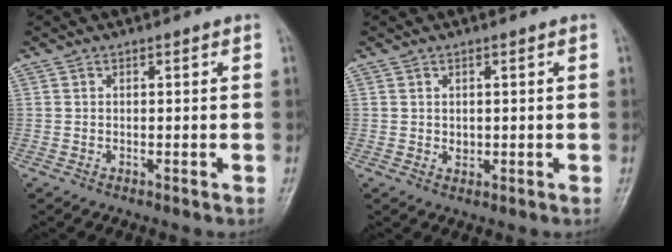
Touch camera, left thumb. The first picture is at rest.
{"total": 1.5, "force": [0.3, 1.2, 0.8], "torque": [-0.008, -0.002, 0.008]}